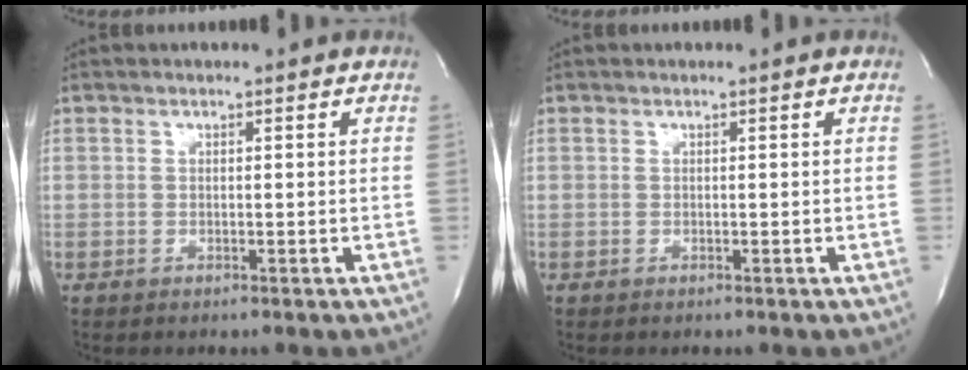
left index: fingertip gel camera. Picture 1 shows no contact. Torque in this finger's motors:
{"motor_torque": [-0.11, 0.04, 0.01, 0.02]}